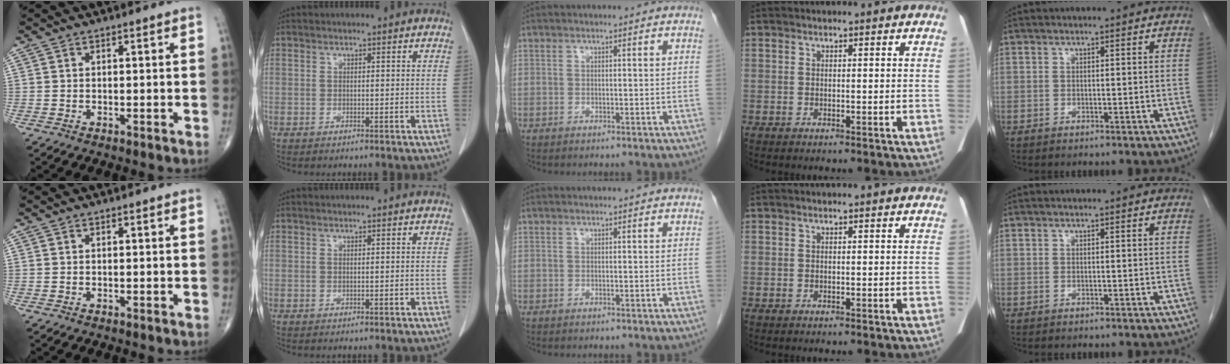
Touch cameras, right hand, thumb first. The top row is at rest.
{}